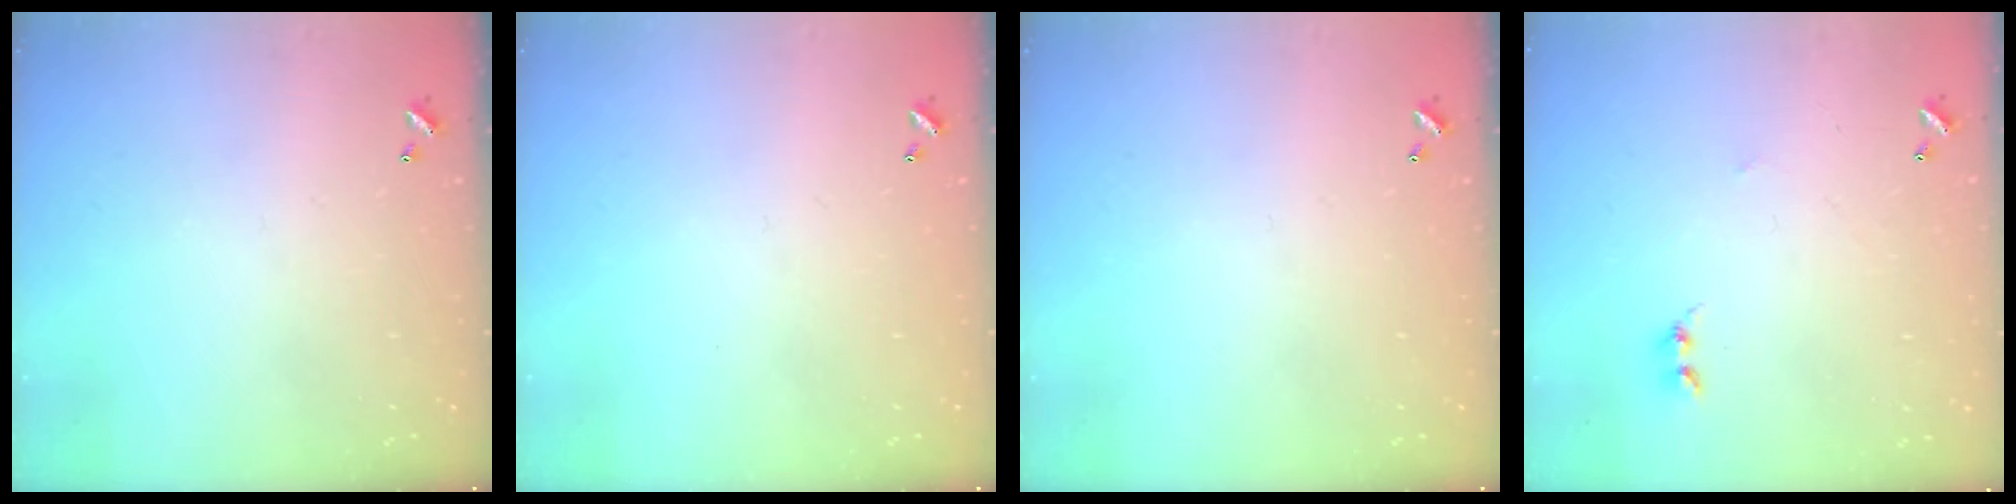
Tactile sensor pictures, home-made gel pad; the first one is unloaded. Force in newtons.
{"total": 0.0}
{"total": 0.0}
{"total": 2.8, "press": 2.7, "slide": 0.4}